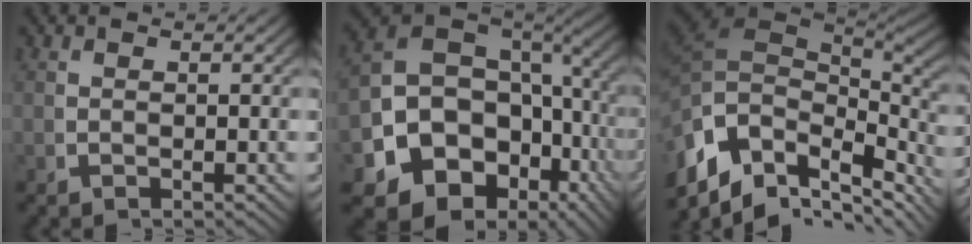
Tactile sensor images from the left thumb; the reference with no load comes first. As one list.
[{"total": 16.9, "force": [-4.4, 12.5, 10.5], "torque": [-0.206, -0.070, -0.043]}, {"total": 13.0, "force": [-2.2, 8.9, 9.2], "torque": [-0.168, -0.040, -0.011]}]